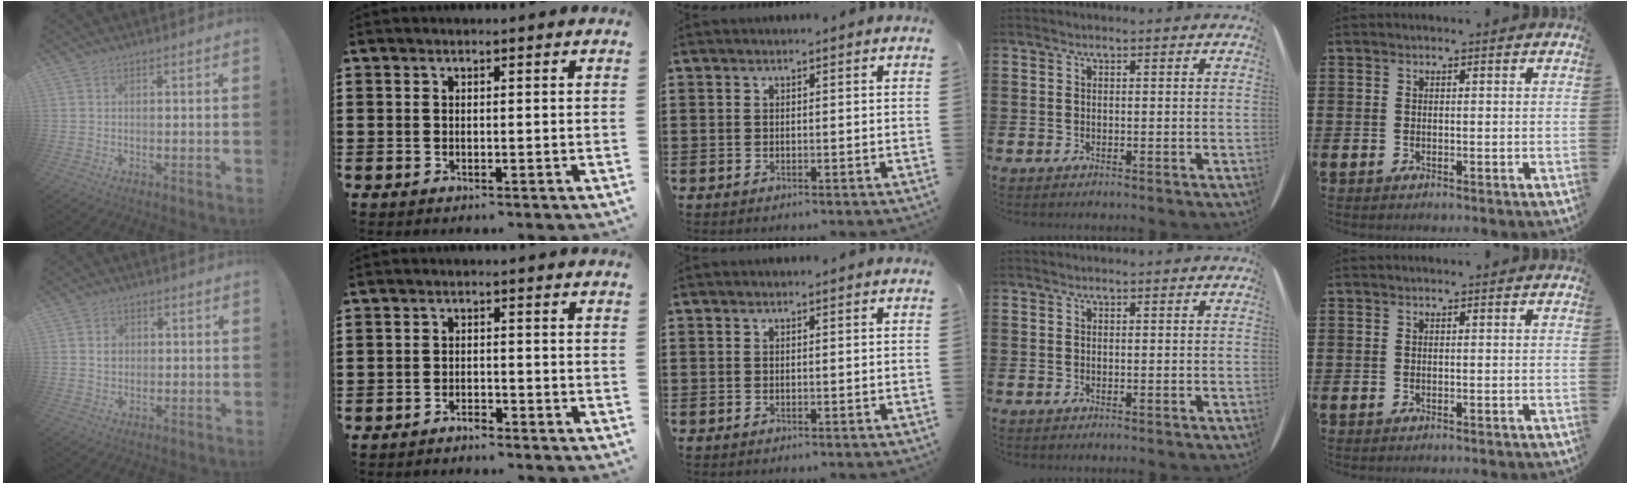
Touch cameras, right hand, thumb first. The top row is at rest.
{"thumb": {"total": 3.4, "force": [0.6, 3.1, 1.4], "torque": [-0.006, -0.004, 0.006]}, "index": {"total": 1.8, "force": [-1.8, 0.2, 0.1], "torque": [-0.008, 0.004, -0.039]}}